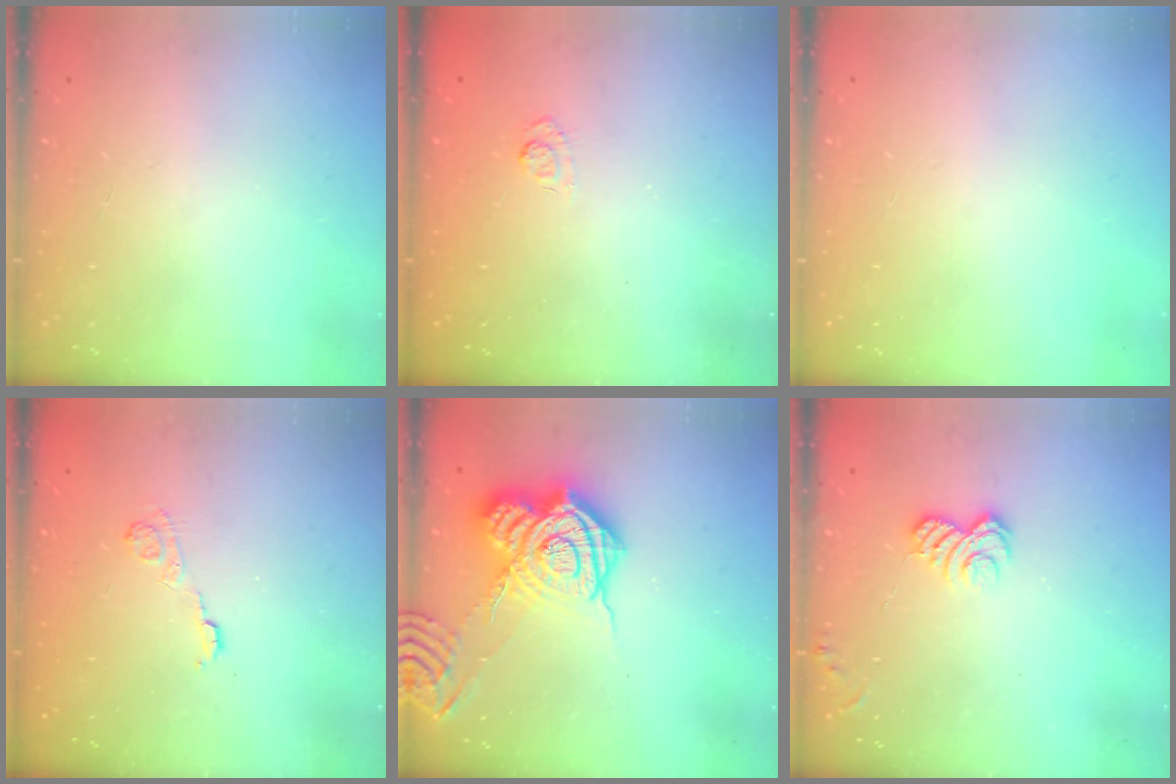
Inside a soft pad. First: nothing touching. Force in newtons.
{"total": 2.7, "press": 2.3, "slide": 1.5}
{"total": 0.0}
{"total": 3.6, "press": 3.4, "slide": 1.2}
{"total": 18.8, "press": 18.7, "slide": 1.5}
{"total": 4.7, "press": 4.5, "slide": 1.3}